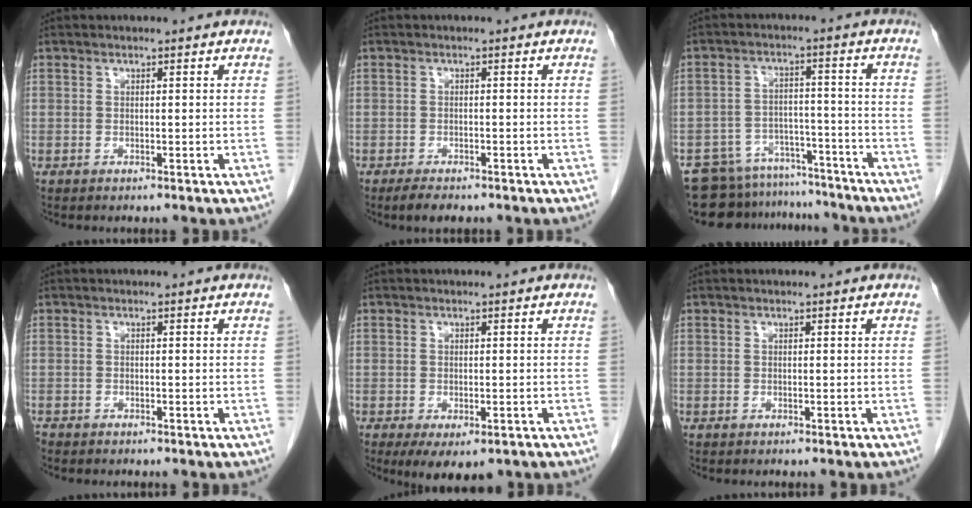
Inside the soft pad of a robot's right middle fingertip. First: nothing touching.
{"total": 2.8, "force": [-2.1, 1.0, 1.5], "torque": [-0.031, -0.004, -0.031]}
{"total": 14.0, "force": [-12.9, 5.2, 1.8], "torque": [-0.036, 0.028, -0.182]}
{"total": 1.3, "force": [-1.2, 0.6, 0.3], "torque": [-0.011, -0.001, -0.022]}
{"total": 5.8, "force": [-3.4, 2.6, 3.9], "torque": [-0.053, -0.009, -0.047]}
{"total": 0.0}